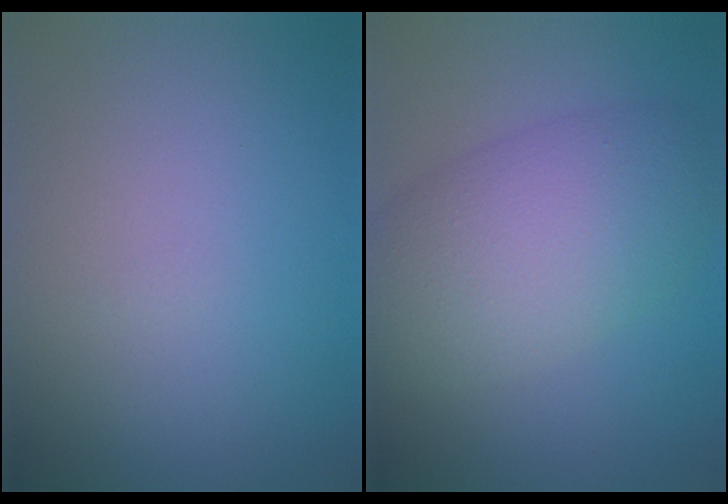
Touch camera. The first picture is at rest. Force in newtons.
{"total": 7.4, "press": 7.4, "slide": 0.1}